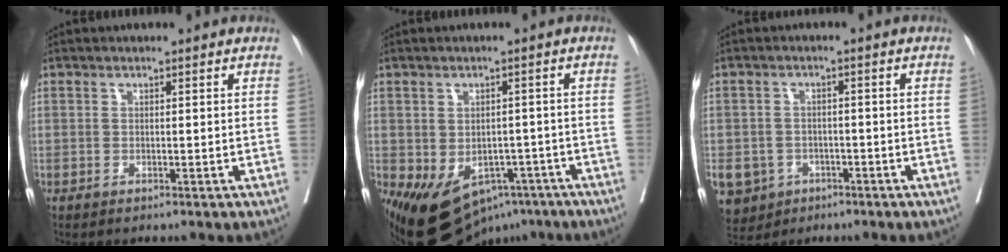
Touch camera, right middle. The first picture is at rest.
{"total": 13.1, "force": [-7.5, 8.4, 6.8], "torque": [-0.121, 0.003, -0.097]}
{"total": 8.0, "force": [-3.9, 6.6, 2.1], "torque": [-0.051, 0.003, -0.055]}